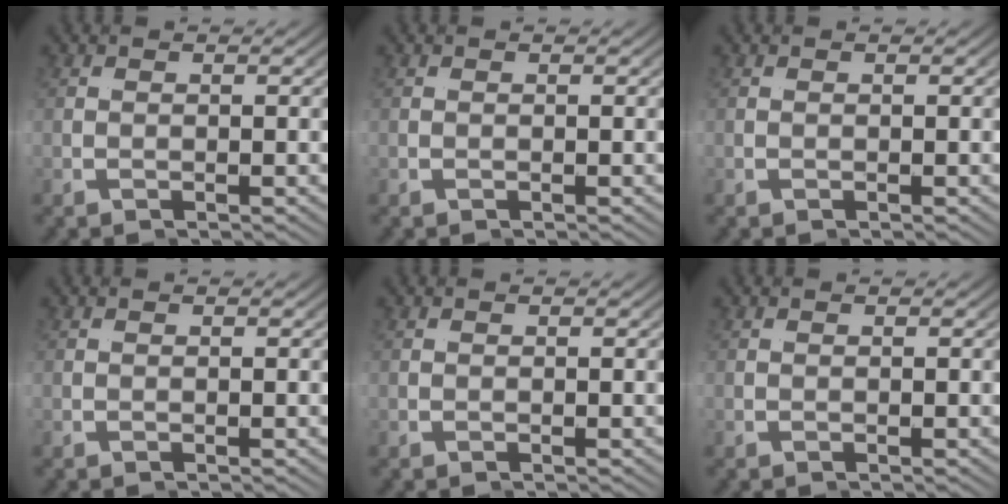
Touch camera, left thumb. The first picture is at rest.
{"total": 0.0}
{"total": 0.0}
{"total": 0.0}
{"total": 0.0}
{"total": 0.0}